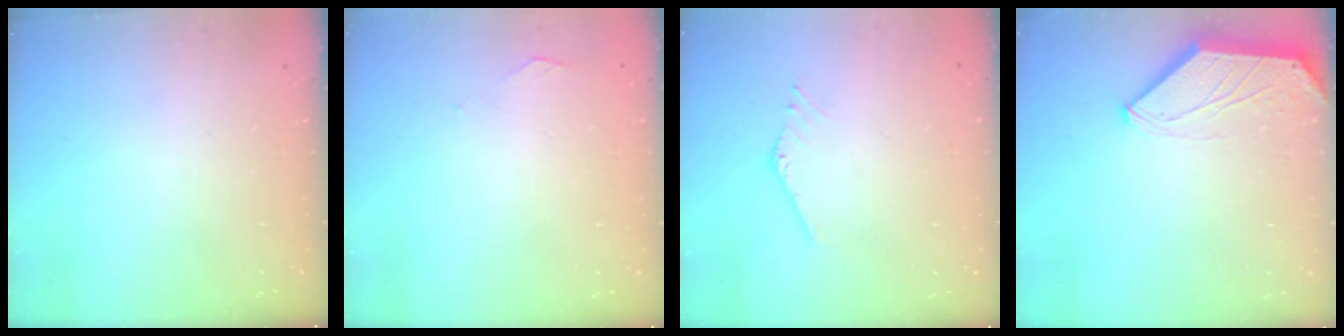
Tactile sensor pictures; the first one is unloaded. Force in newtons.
{"total": 1.8, "press": 1.8, "slide": 0.4}
{"total": 1.9, "press": 1.9, "slide": 0.1}
{"total": 0.0}